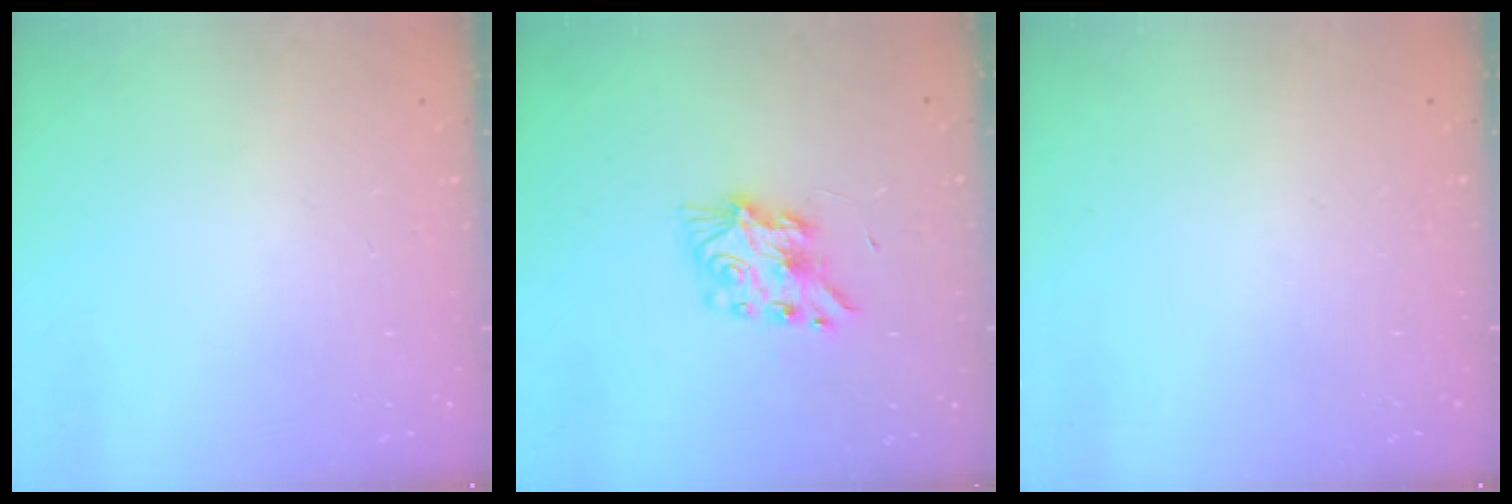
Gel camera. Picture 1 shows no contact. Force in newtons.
{"total": 7.9, "press": 7.9, "slide": 0.7}
{"total": 0.0}